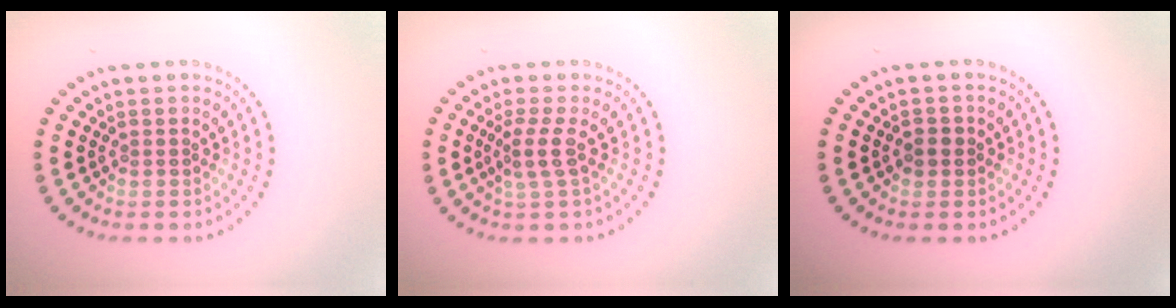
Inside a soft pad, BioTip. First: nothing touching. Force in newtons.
{"total": 2.1, "press": 1.6, "slide": 1.4}
{"total": 1.3, "press": 1.2, "slide": 0.5}